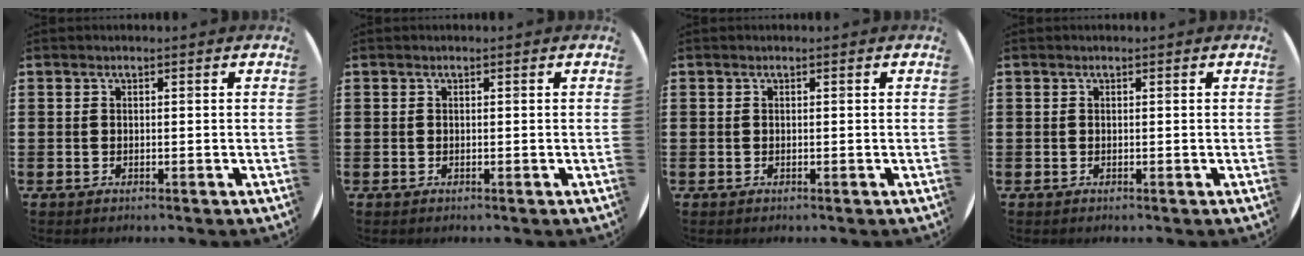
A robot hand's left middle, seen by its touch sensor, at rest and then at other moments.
{"total": 0.0}
{"total": 0.0}
{"total": 0.0}